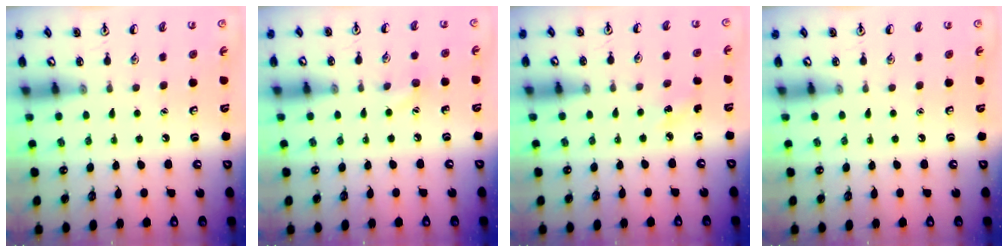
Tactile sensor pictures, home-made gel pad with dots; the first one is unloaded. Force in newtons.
{"total": 5.0, "press": 4.8, "slide": 1.4}
{"total": 2.8, "press": 2.6, "slide": 1.0}
{"total": 0.0}